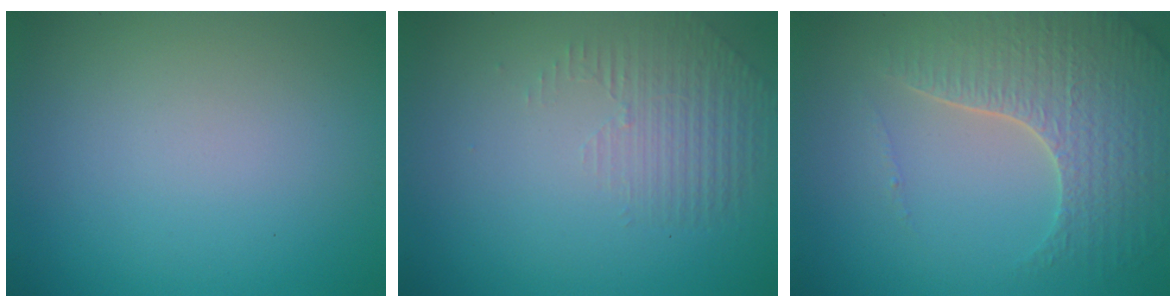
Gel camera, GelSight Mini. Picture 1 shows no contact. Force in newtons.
{"total": 1.3, "press": 0.5, "slide": 1.2}
{"total": 4.9, "press": 4.4, "slide": 2.3}